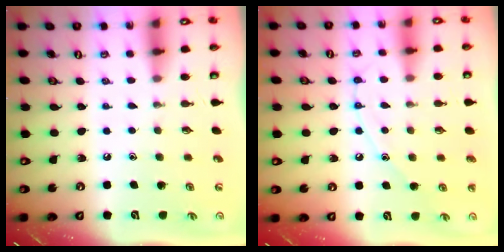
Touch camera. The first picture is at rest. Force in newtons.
{"total": 9.0, "press": 9.0, "slide": 0.6}